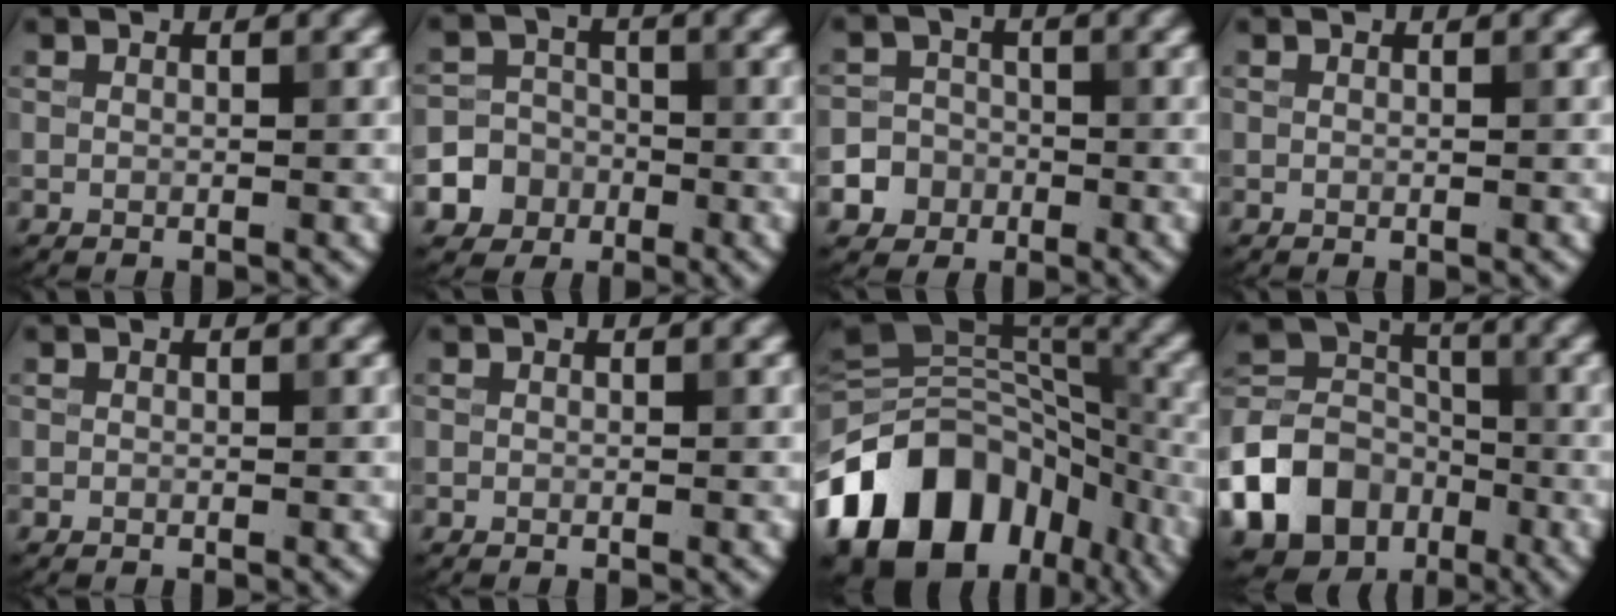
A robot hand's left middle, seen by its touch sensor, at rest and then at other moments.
{"total": 6.2, "force": [-2.7, 5.6, 0.8], "torque": [-0.005, -0.003, -0.064]}
{"total": 4.8, "force": [-2.3, 4.1, 0.6], "torque": [0.012, -0.008, -0.056]}
{"total": 0.0}
{"total": 0.0}
{"total": 0.0}
{"total": 16.0, "force": [-7.4, 10.8, 9.2], "torque": [-0.182, 0.005, -0.131]}
{"total": 12.3, "force": [-5.9, 9.7, 4.7], "torque": [-0.121, -0.014, -0.120]}